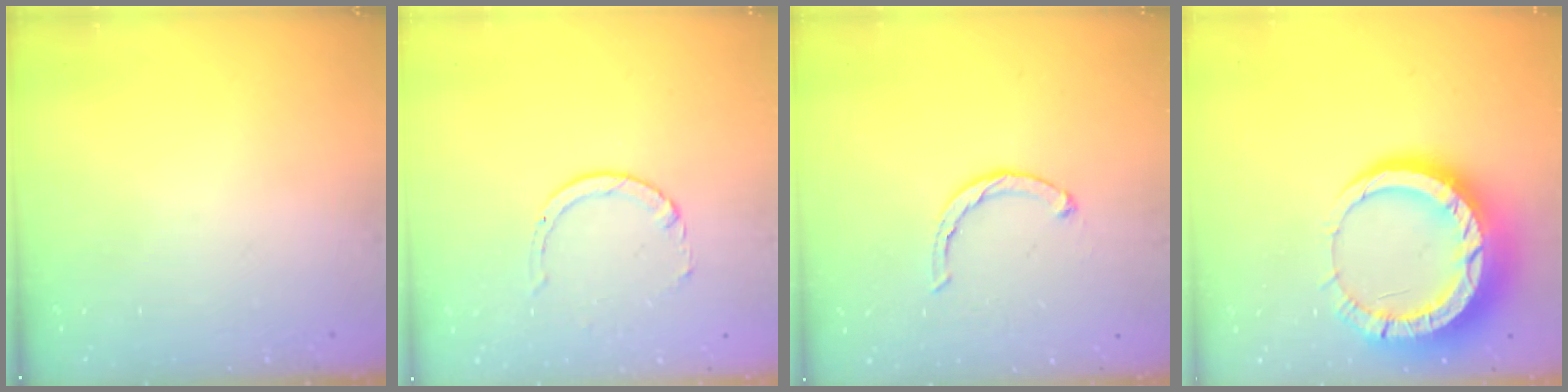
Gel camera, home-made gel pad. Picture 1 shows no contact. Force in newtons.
{"total": 2.9, "press": 2.9, "slide": 0.4}
{"total": 2.7, "press": 2.7, "slide": 0.4}
{"total": 18.7, "press": 18.6, "slide": 1.9}